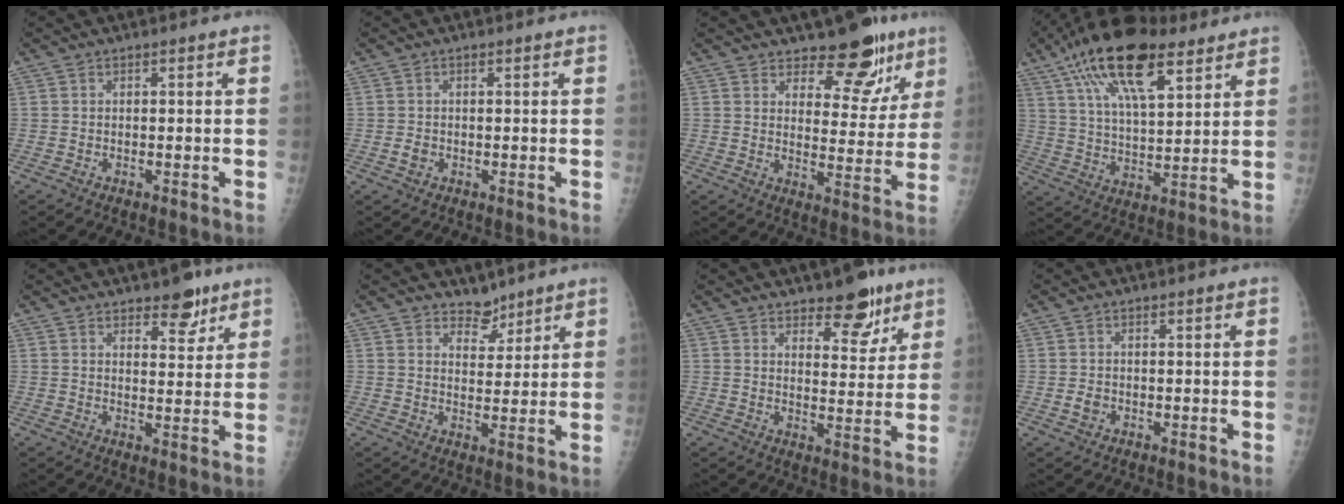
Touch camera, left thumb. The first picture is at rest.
{"total": 1.5, "force": [-0.3, 1.2, 0.8], "torque": [-0.011, 0.001, -0.003]}
{"total": 11.2, "force": [8.2, 5.4, 5.3], "torque": [-0.024, -0.058, 0.115]}
{"total": 19.9, "force": [11.4, 8.0, 14.2], "torque": [-0.236, -0.025, 0.198]}
{"total": 5.9, "force": [4.2, 2.7, 3.2], "torque": [-0.016, -0.027, 0.060]}
{"total": 4.3, "force": [3.6, 2.2, 0.5], "torque": [0.017, -0.030, 0.059]}
{"total": 8.8, "force": [6.2, 4.1, 4.8], "torque": [-0.031, -0.039, 0.089]}
{"total": 1.7, "force": [-0.3, 1.4, 0.9], "torque": [-0.012, 0.002, -0.004]}